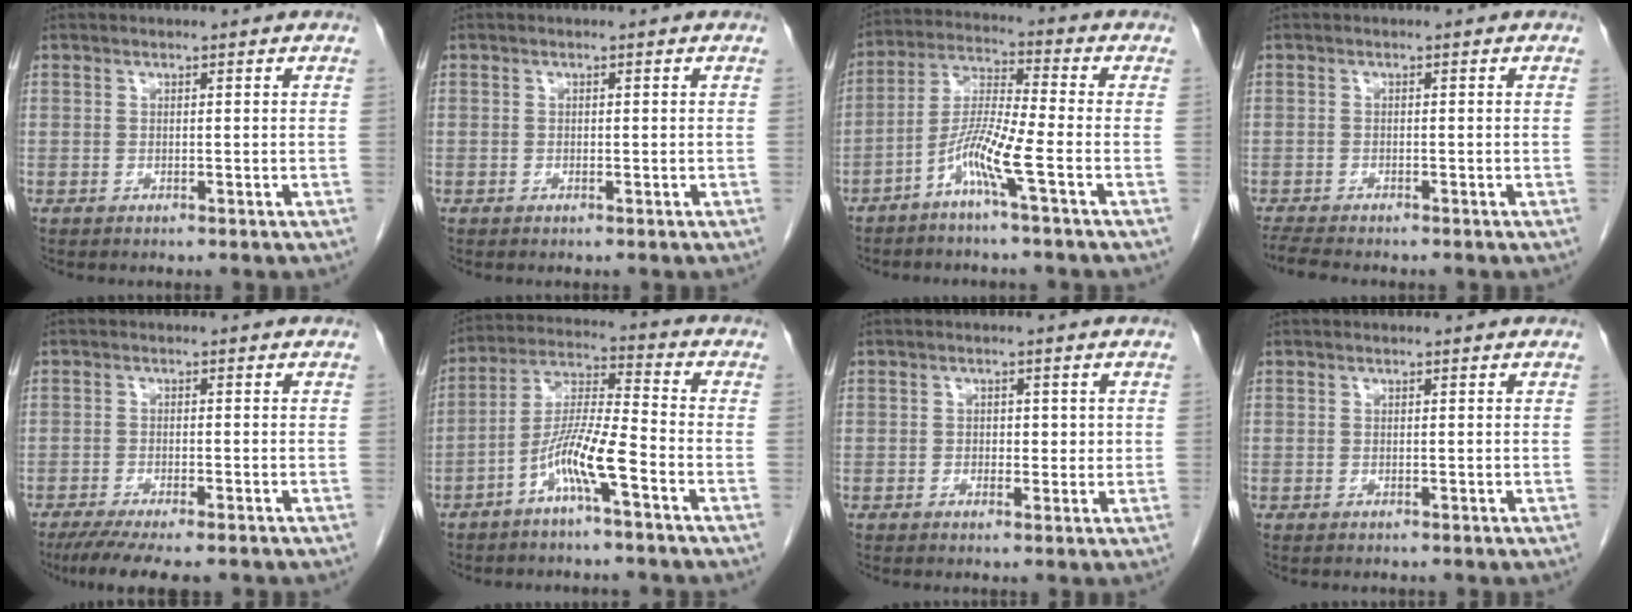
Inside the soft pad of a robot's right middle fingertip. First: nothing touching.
{"total": 0.0}
{"total": 7.7, "force": [-3.6, -0.7, 6.8], "torque": [-0.142, 0.004, -0.078]}
{"total": 3.8, "force": [-3.5, 0.3, 1.6], "torque": [-0.033, -0.015, -0.060]}
{"total": 8.6, "force": [-6.8, 1.4, 5.1], "torque": [-0.073, -0.016, -0.106]}
{"total": 8.6, "force": [-4.2, 0.2, 7.5], "torque": [-0.154, 0.010, -0.083]}
{"total": 2.4, "force": [0.3, 1.6, 1.8], "torque": [-0.019, 0.003, 0.002]}
{"total": 0.0}